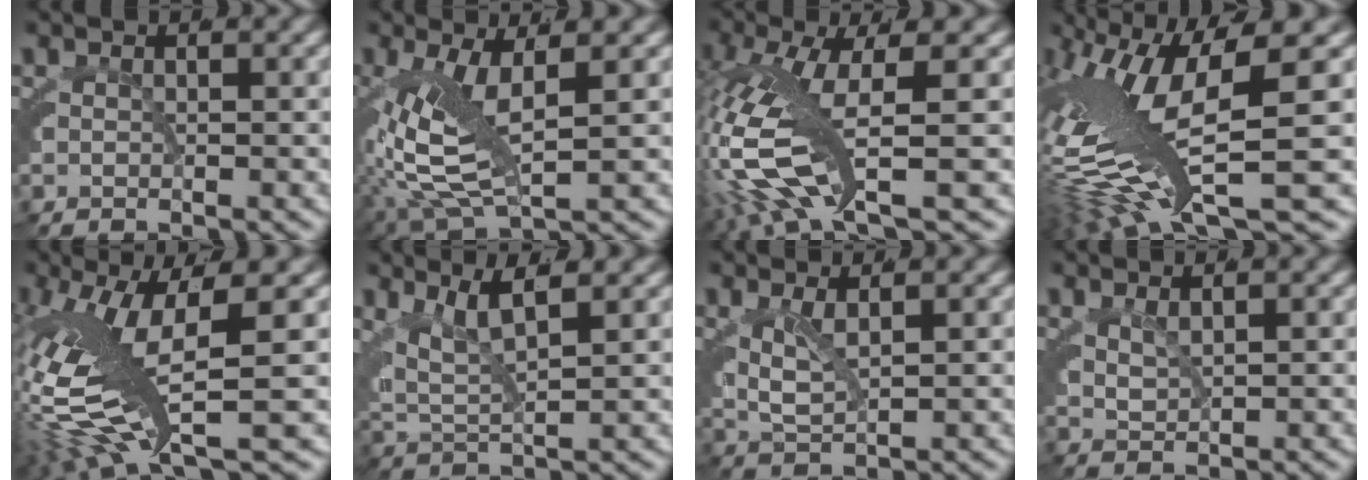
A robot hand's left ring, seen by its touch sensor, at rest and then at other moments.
{"total": 7.3, "force": [-0.8, 3.4, 6.4], "torque": [-0.147, -0.036, 0.011]}
{"total": 9.4, "force": [-1.6, 3.5, 8.6], "torque": [-0.204, -0.035, -0.006]}
{"total": 11.9, "force": [-1.3, 5.0, 10.7], "torque": [-0.209, -0.009, -0.013]}
{"total": 11.8, "force": [-0.6, 5.3, 10.6], "torque": [-0.219, -0.017, 0.006]}
{"total": 5.7, "force": [2.0, 3.6, 4.0], "torque": [-0.096, -0.010, 0.032]}
{"total": 2.4, "force": [0.4, 1.0, 2.2], "torque": [-0.057, -0.017, 0.018]}
{"total": 1.0, "force": [0.8, 0.3, 0.6], "torque": [-0.018, -0.012, 0.025]}